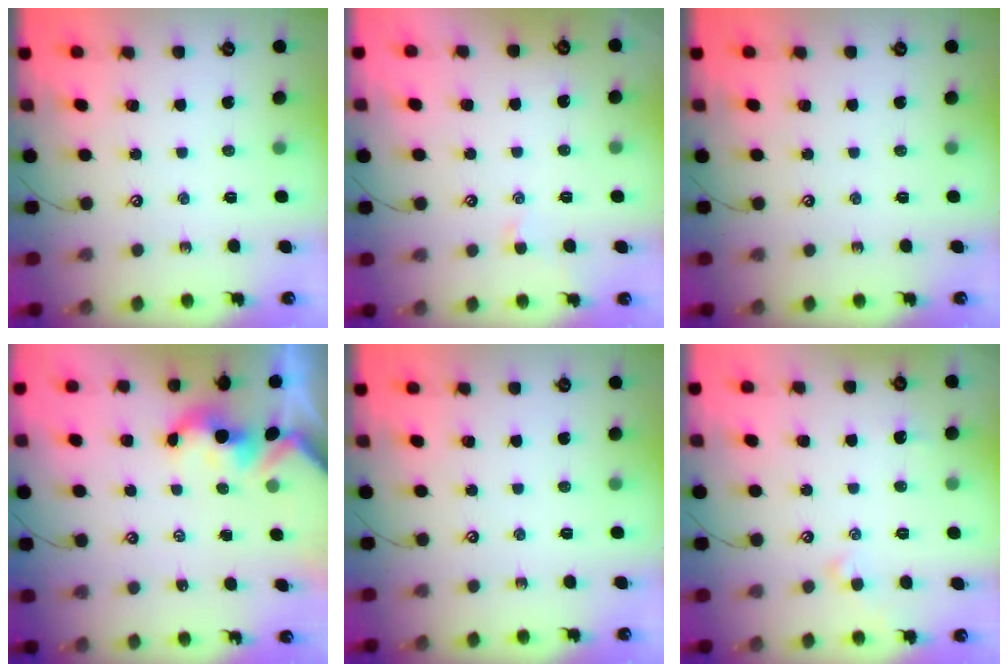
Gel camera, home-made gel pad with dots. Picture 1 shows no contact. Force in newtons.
{"total": 0.0}
{"total": 0.0}
{"total": 1.5, "press": 1.5, "slide": 0.3}
{"total": 0.0}
{"total": 0.8, "press": 0.7, "slide": 0.5}